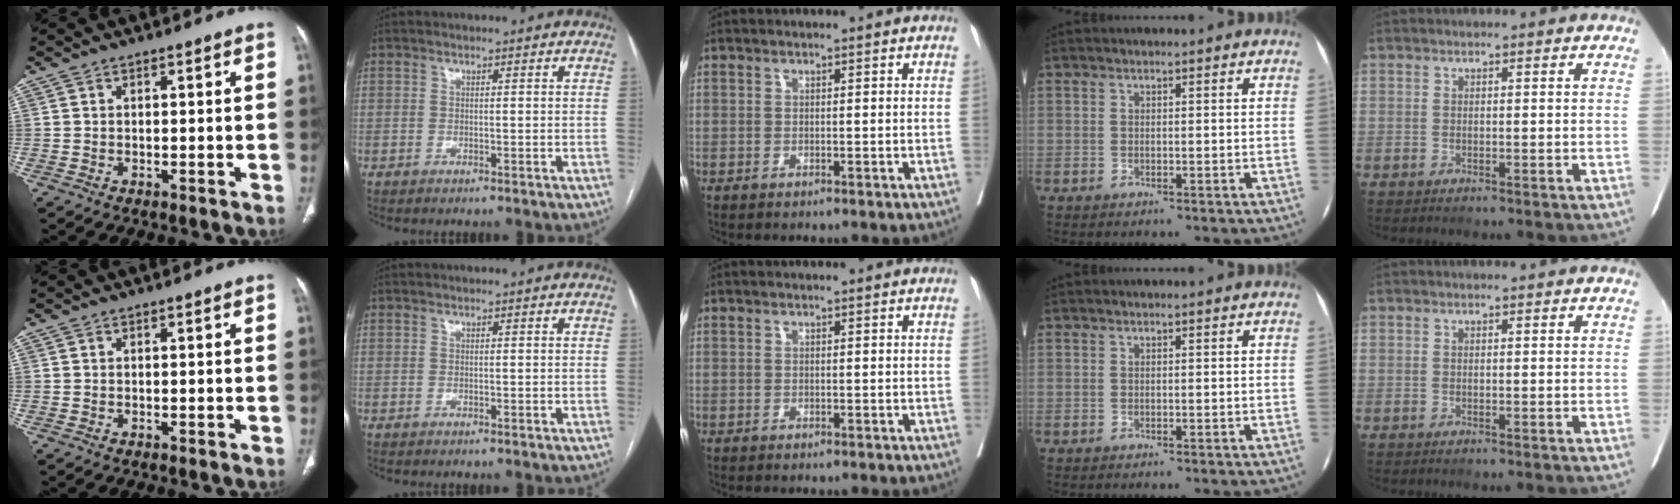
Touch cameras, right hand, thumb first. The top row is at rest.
{}